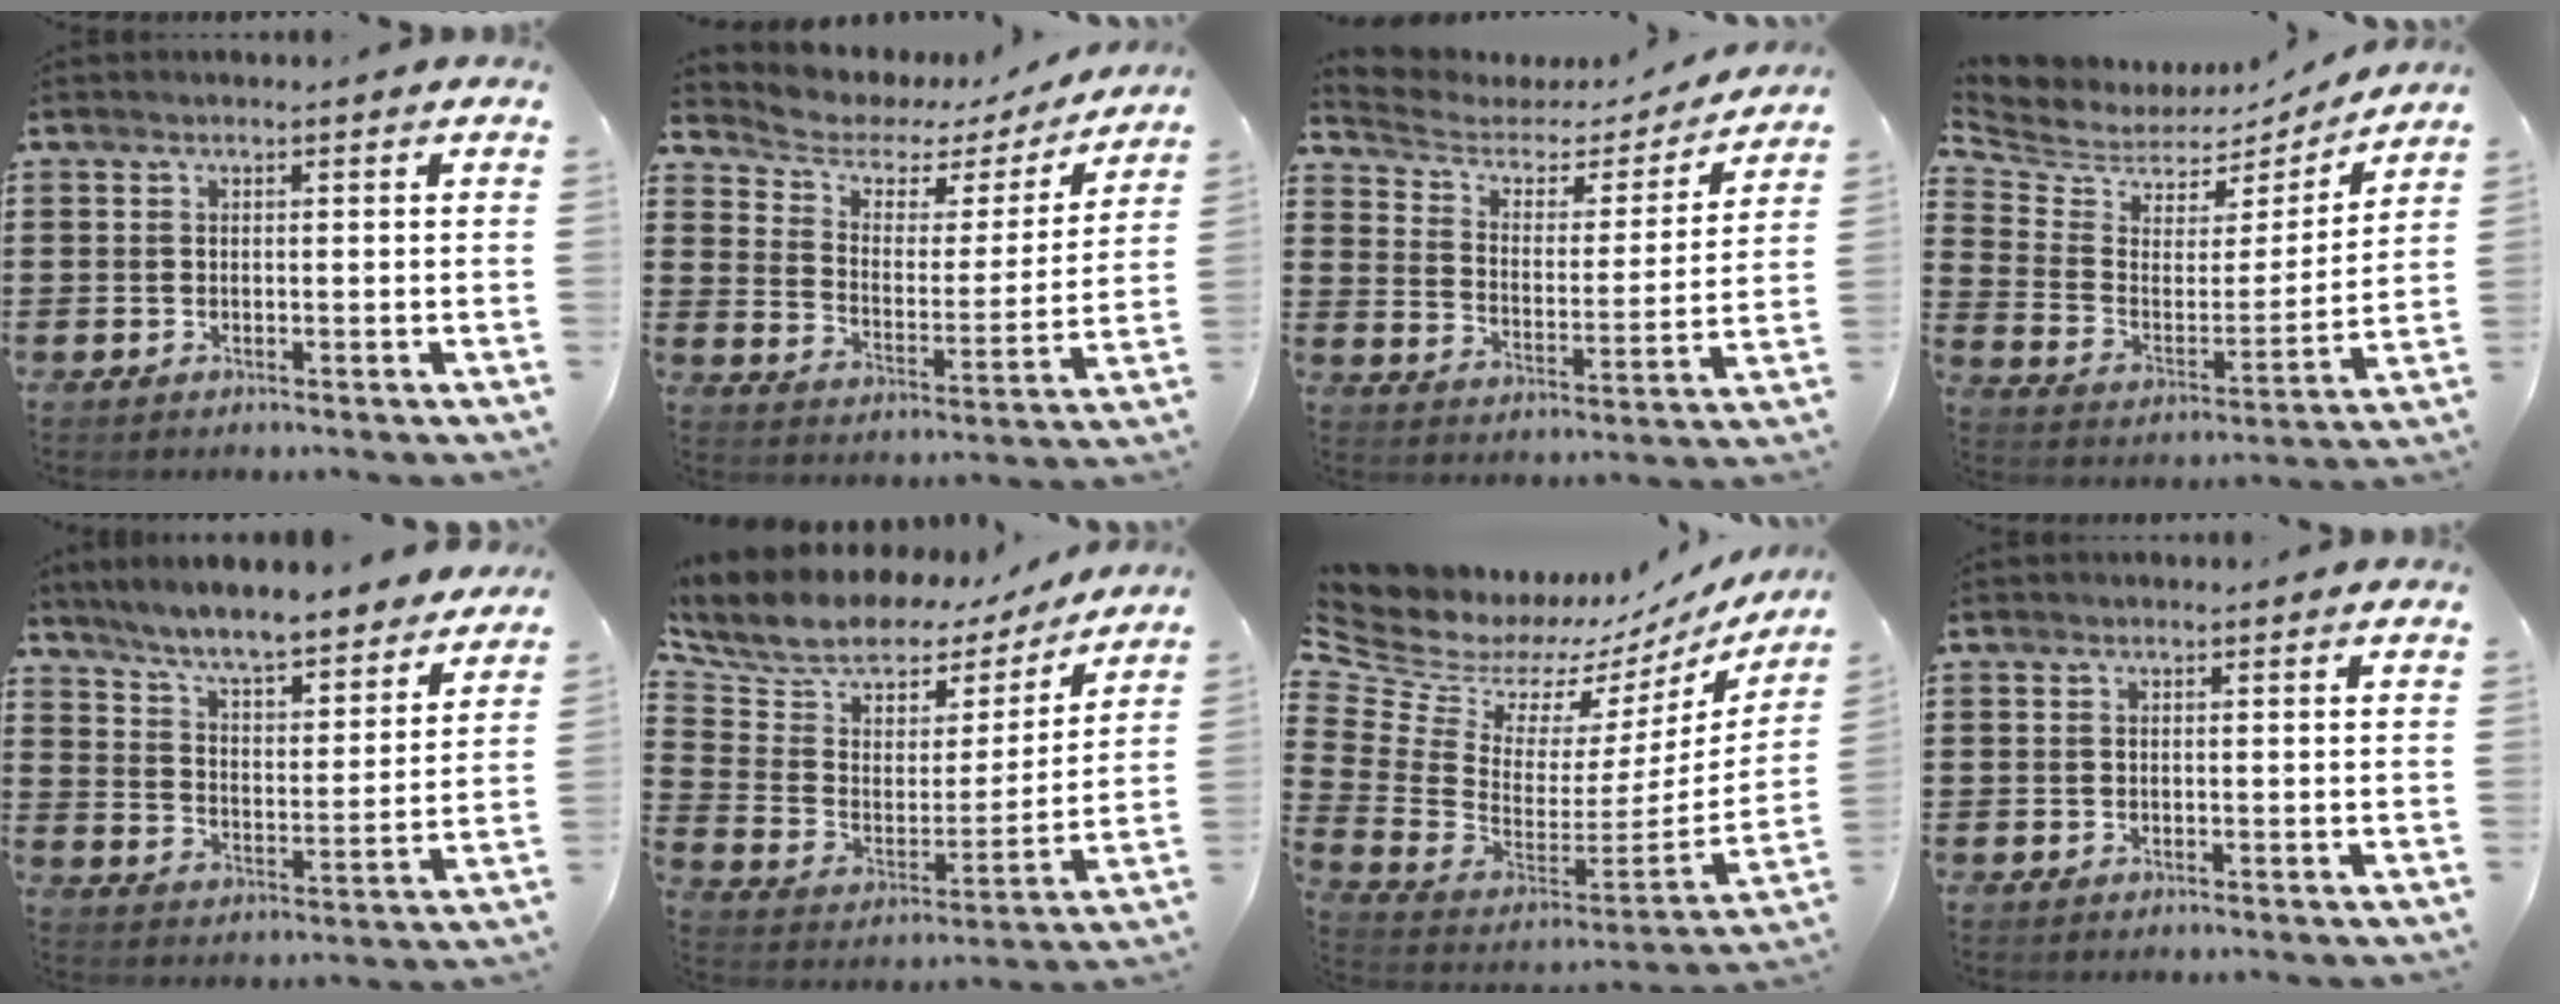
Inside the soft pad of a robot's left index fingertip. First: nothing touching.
{"total": 4.6, "force": [3.5, 2.9, 1.0], "torque": [-0.051, -0.021, 0.053]}
{"total": 3.5, "force": [2.7, 2.0, 1.1], "torque": [-0.045, -0.018, 0.036]}
{"total": 4.9, "force": [4.5, 2.0, 0.1], "torque": [-0.040, -0.040, 0.073]}
{"total": 6.8, "force": [6.3, 0.0, 2.5], "torque": [-0.075, -0.045, 0.106]}
{"total": 8.2, "force": [6.4, 4.6, 2.3], "torque": [-0.082, -0.041, 0.108]}
{"total": 7.4, "force": [5.9, 4.2, 1.5], "torque": [-0.101, -0.072, 0.096]}
{"total": 0.0}